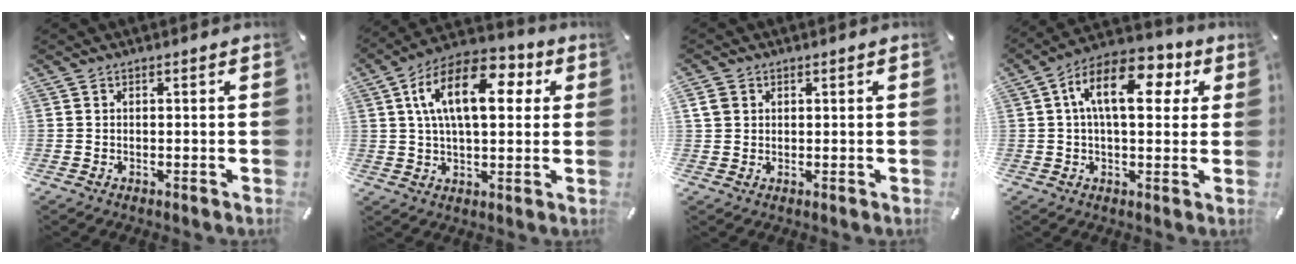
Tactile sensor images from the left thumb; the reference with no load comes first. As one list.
[{"total": 17.1, "force": [5.1, 9.0, 13.6], "torque": [-0.242, 0.000, 0.081]}, {"total": 2.5, "force": [0.8, 2.3, 0.6], "torque": [-0.015, 0.005, 0.014]}, {"total": 14.7, "force": [4.3, 7.8, 11.8], "torque": [-0.201, -0.003, 0.069]}]